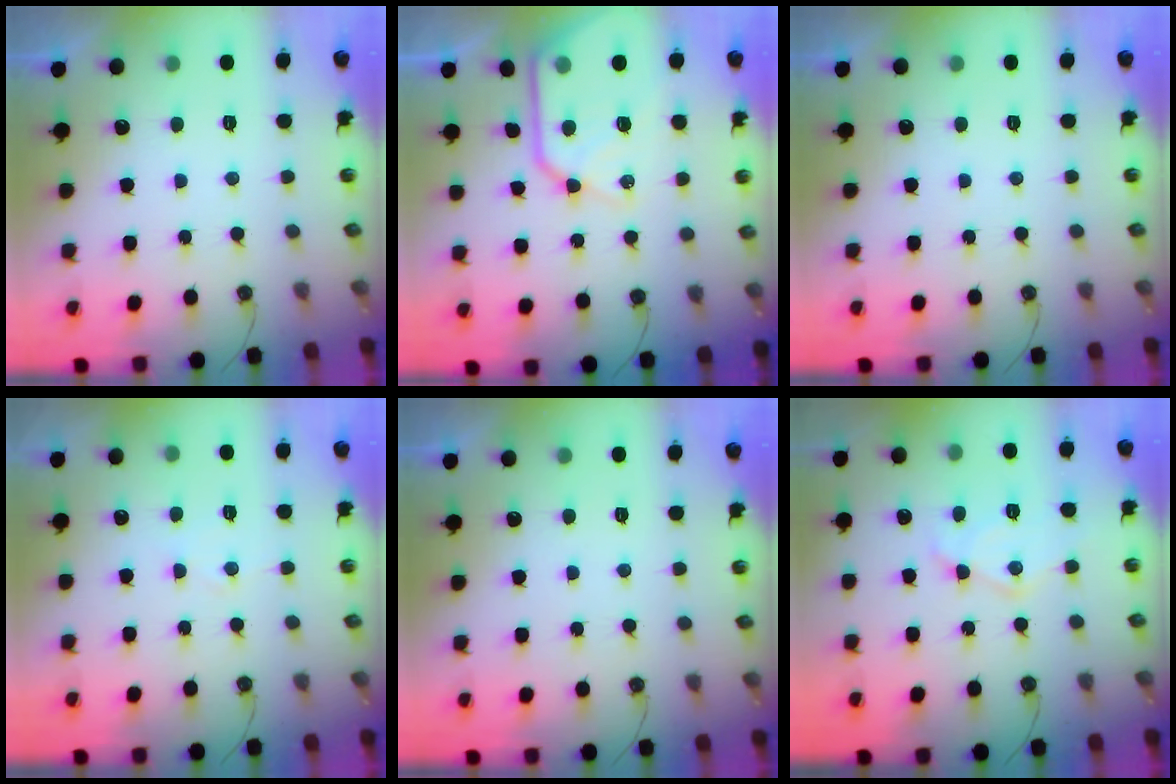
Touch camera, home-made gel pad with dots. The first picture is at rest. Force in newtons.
{"total": 17.2, "press": 17.1, "slide": 1.9}
{"total": 0.0}
{"total": 5.3, "press": 5.3, "slide": 0.5}
{"total": 0.0}
{"total": 11.7, "press": 11.7, "slide": 0.8}